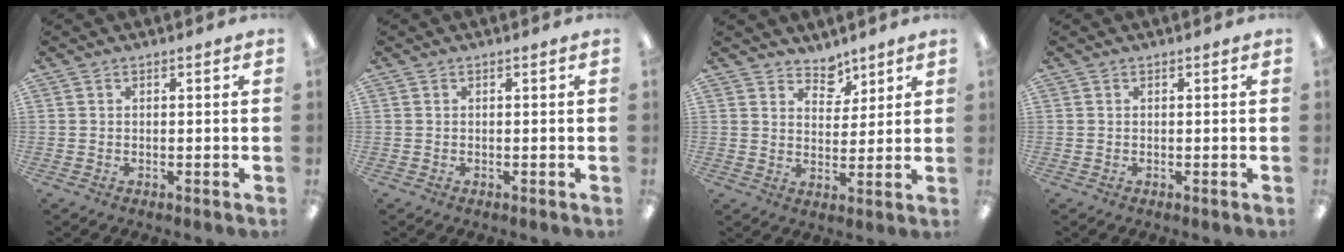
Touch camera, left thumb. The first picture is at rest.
{"total": 0.0}
{"total": 5.5, "force": [4.7, 2.8, 0.6], "torque": [0.003, -0.034, 0.082]}
{"total": 0.0}